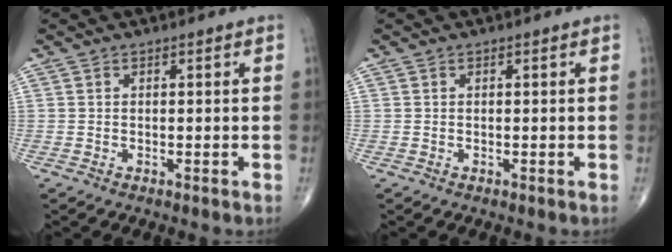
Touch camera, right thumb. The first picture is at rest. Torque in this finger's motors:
{"motor_torque": [0.00, 0.00, -0.06, 0.04, 0.06]}